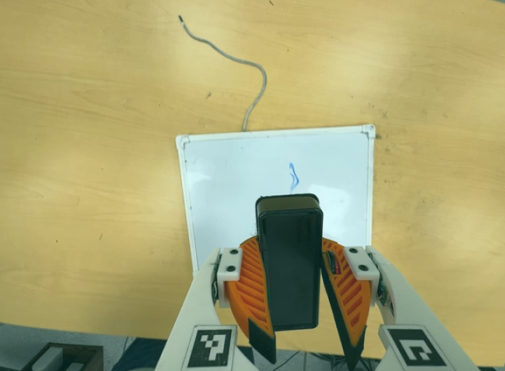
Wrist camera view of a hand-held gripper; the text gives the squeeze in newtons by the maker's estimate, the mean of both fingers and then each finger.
{"total": 9.7, "left": 9.9, "right": 9.4}